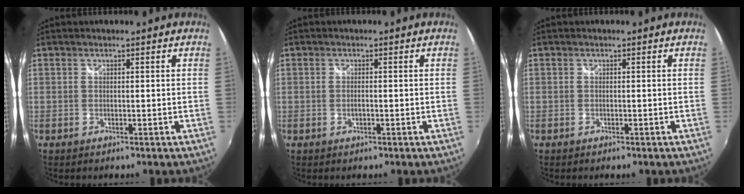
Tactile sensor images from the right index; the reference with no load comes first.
{"total": 1.1, "force": [-0.5, 0.4, 0.8], "torque": [-0.019, -0.001, -0.008]}
{"total": 0.6, "force": [-0.5, 0.4, 0.2], "torque": [-0.004, -0.001, -0.009]}